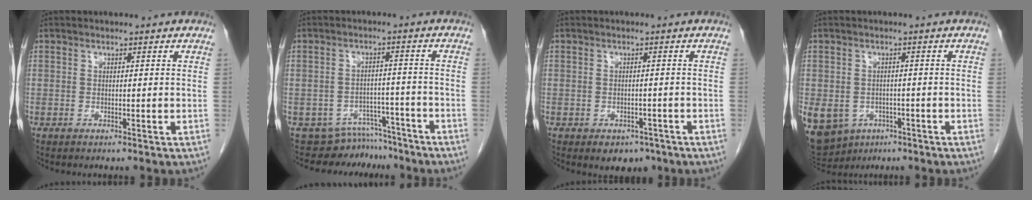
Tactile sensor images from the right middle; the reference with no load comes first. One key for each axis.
{"total": 7.4, "fx": -6.7, "fy": 2.9, "fz": -1.0, "tx": 0.025, "ty": 0.031, "tz": -0.092}
{"total": 3.6, "fx": -2.5, "fy": 2.2, "fz": 1.5, "tx": -0.014, "ty": 0.001, "tz": -0.023}
{"total": 21.4, "fx": -9.5, "fy": 17.1, "fz": 8.6, "tx": -0.303, "ty": -0.014, "tz": -0.129}